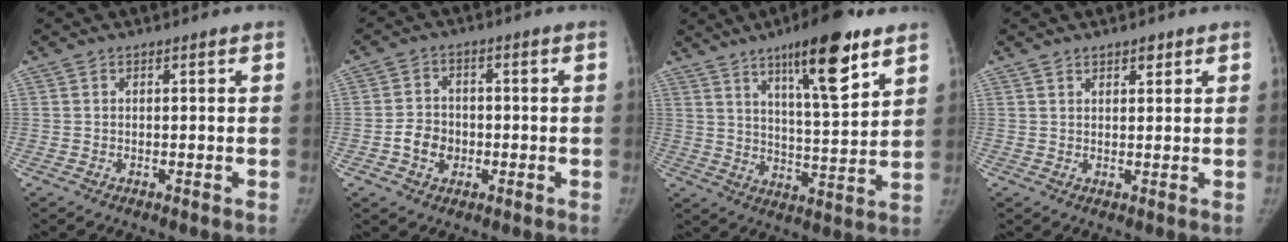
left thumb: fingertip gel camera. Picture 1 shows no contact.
{"total": 5.5, "force": [-1.4, 4.6, 2.7], "torque": [-0.028, 0.014, -0.028]}
{"total": 16.5, "force": [9.7, 3.9, 12.8], "torque": [-0.177, -0.052, 0.153]}
{"total": 2.2, "force": [1.5, 1.0, 1.2], "torque": [-0.008, -0.008, 0.023]}